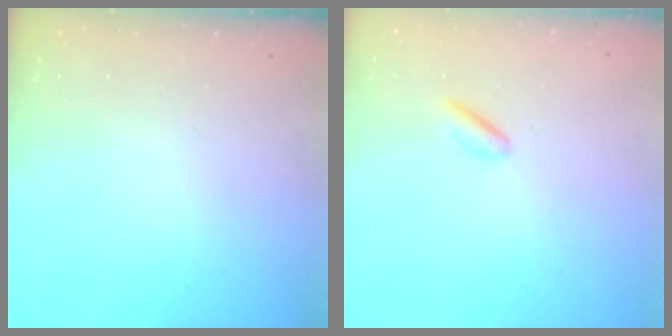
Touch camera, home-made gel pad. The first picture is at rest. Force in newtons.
{"total": 2.2, "press": 2.1, "slide": 0.7}